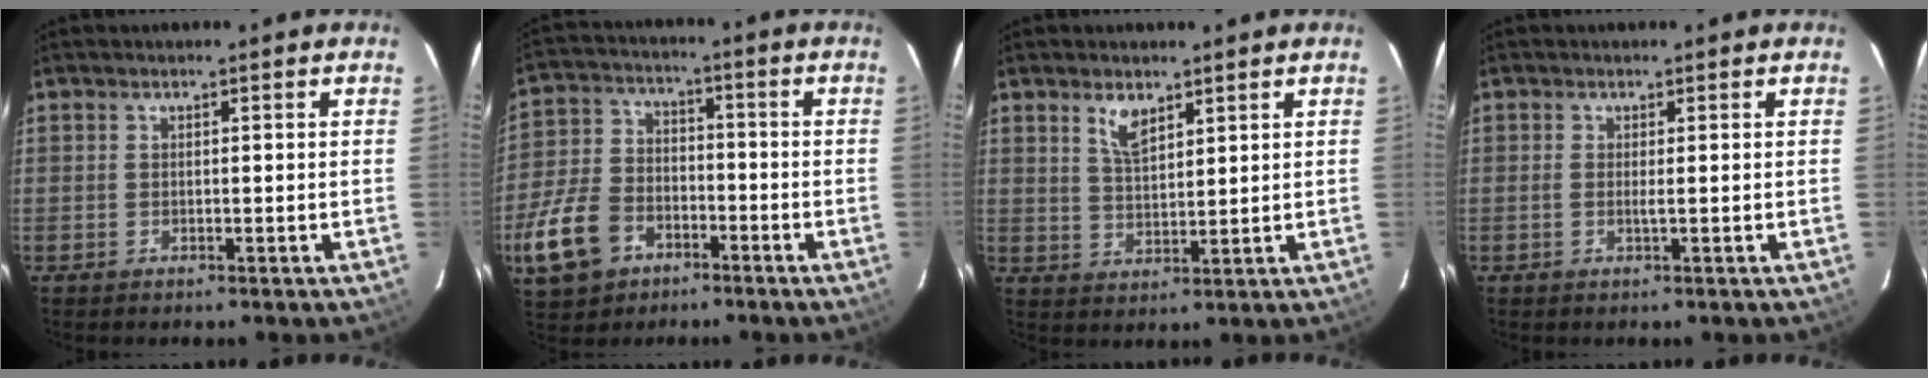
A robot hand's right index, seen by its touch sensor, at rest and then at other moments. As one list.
[{"total": 14.6, "force": [-7.1, 10.4, 7.5], "torque": [-0.202, 0.012, -0.122]}, {"total": 4.7, "force": [3.0, 1.9, 3.0], "torque": [-0.056, 0.001, 0.059]}, {"total": 0.9, "force": [0.0, -0.2, 0.8], "torque": [-0.018, -0.003, -0.002]}]